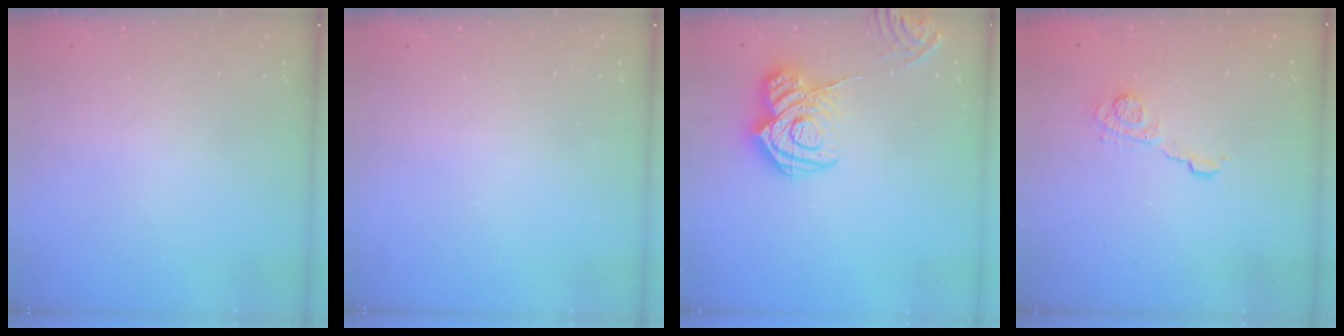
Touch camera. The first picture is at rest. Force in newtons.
{"total": 0.0}
{"total": 16.0, "press": 15.9, "slide": 1.7}
{"total": 5.8, "press": 5.7, "slide": 0.8}